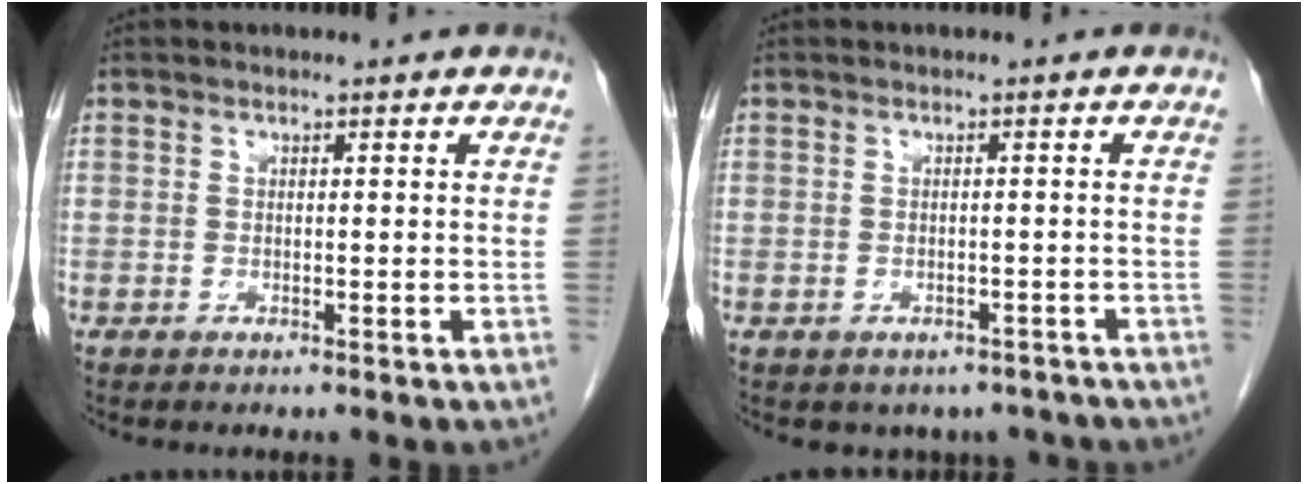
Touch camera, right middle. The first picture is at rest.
{"total": 5.1, "force": [-4.2, 2.9, 0.7], "torque": [0.006, 0.014, -0.047]}